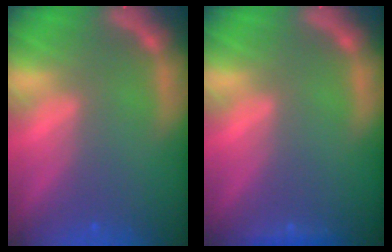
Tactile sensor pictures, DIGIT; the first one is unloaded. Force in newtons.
{"total": 0.9}